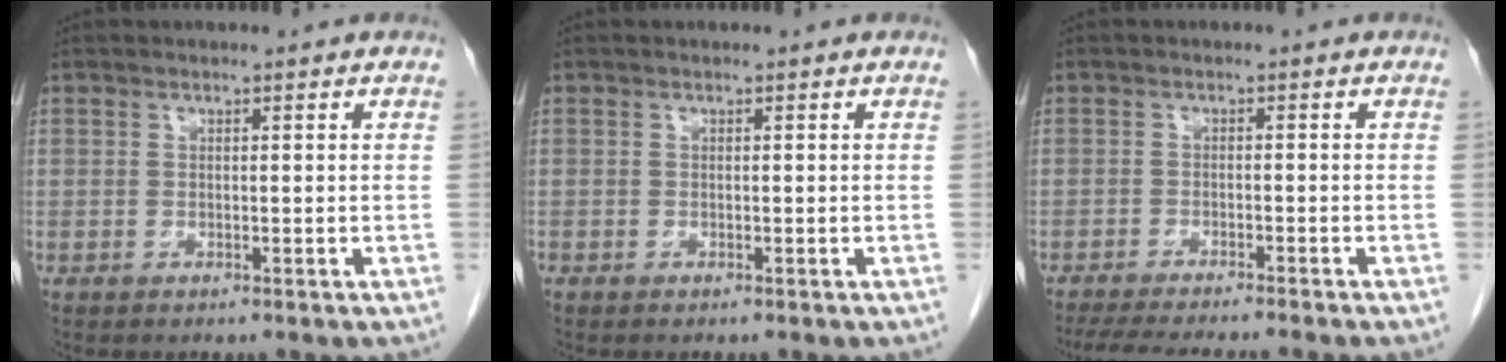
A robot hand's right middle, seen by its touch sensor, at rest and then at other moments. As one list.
[{"total": 0.0}, {"total": 10.4, "force": [-9.2, -0.2, 4.9], "torque": [-0.055, -0.017, -0.137]}]